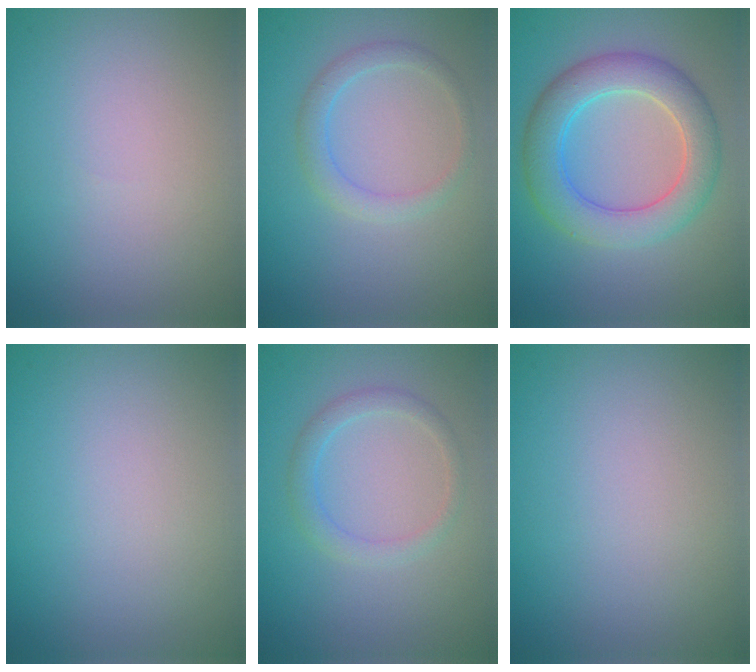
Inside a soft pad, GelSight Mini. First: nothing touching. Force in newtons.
{"total": 2.0, "press": 2.0, "slide": 0.1}
{"total": 6.0, "press": 6.0, "slide": 0.2}
{"total": 0.0}
{"total": 1.8, "press": 1.8, "slide": 0.0}
{"total": 0.0}